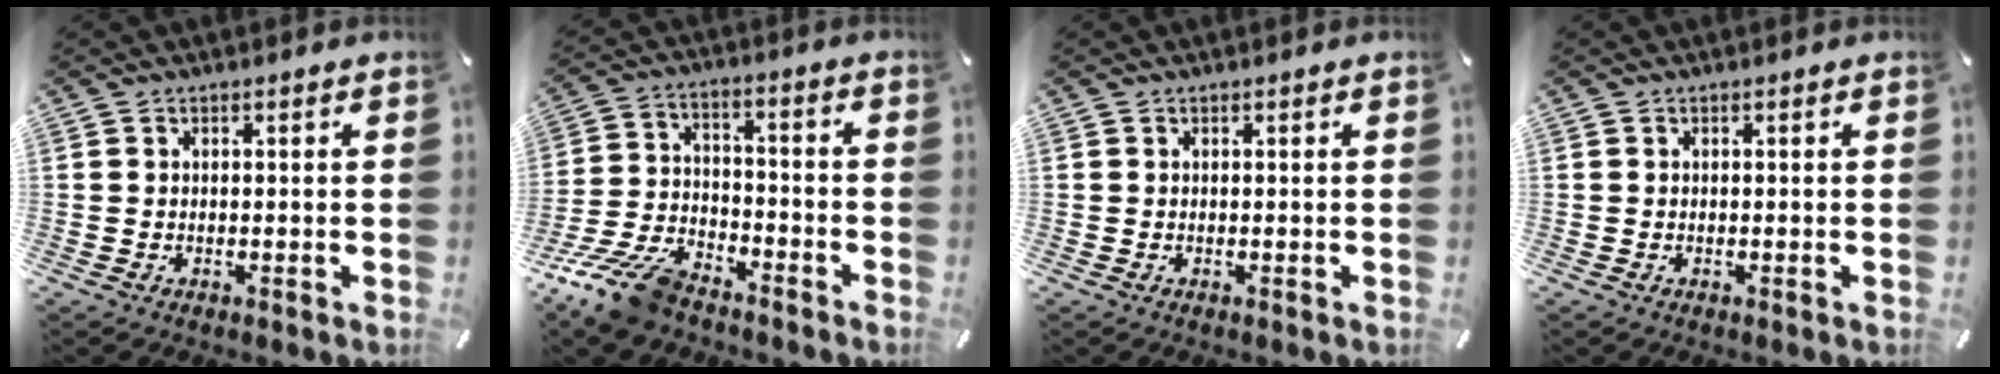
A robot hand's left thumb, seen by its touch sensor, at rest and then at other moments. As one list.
[{"total": 13.1, "force": [-10.1, 5.4, 6.4], "torque": [-0.122, 0.053, -0.184]}, {"total": 0.0}, {"total": 0.0}]